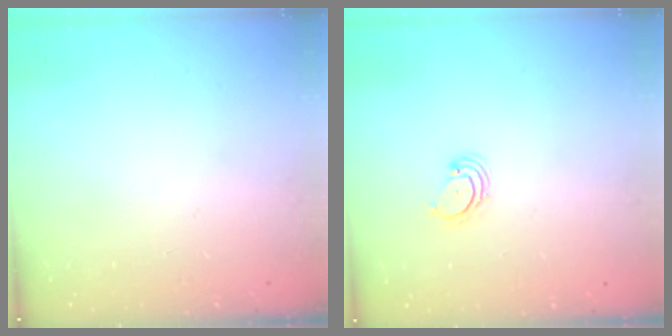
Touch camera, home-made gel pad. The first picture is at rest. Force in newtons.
{"total": 2.7, "press": 2.7, "slide": 0.3}